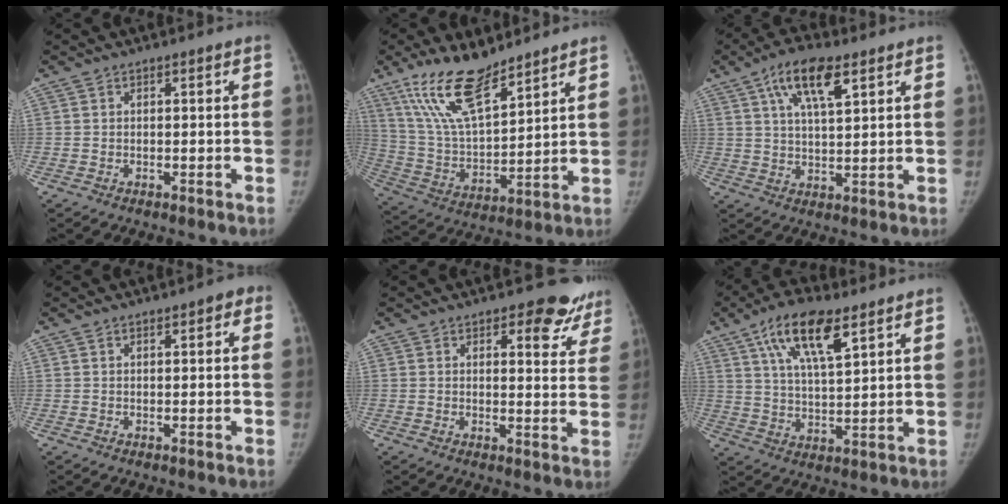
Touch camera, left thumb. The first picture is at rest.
{"total": 16.7, "force": [12.0, 5.4, 10.3], "torque": [-0.170, -0.059, 0.238]}
{"total": 10.6, "force": [5.4, 3.8, 8.2], "torque": [-0.137, -0.013, 0.098]}
{"total": 2.1, "force": [0.8, 0.9, 1.7], "torque": [-0.016, 0.010, 0.007]}
{"total": 8.9, "force": [6.6, 3.9, 4.5], "torque": [-0.012, -0.039, 0.065]}
{"total": 13.3, "force": [7.2, 4.7, 10.2], "torque": [-0.168, -0.020, 0.130]}